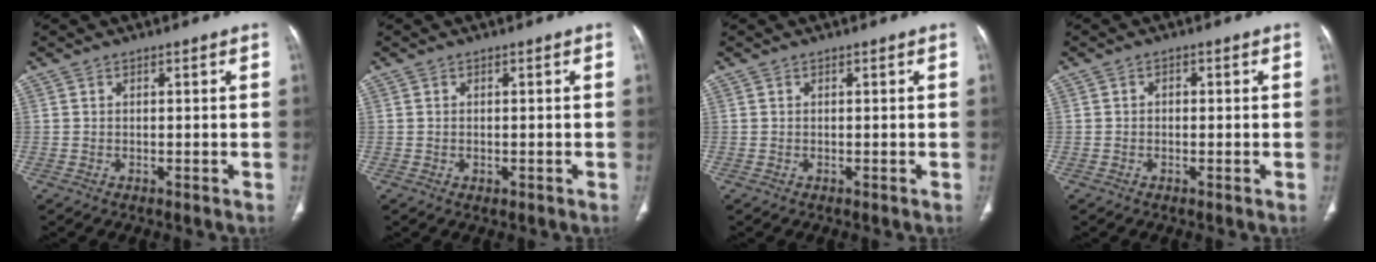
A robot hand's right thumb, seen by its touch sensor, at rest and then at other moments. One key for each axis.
{"total": 0.8, "fx": -0.2, "fy": 0.6, "fz": 0.6, "tx": -0.013, "ty": -0.001, "tz": 0.001}
{"total": 0.0}
{"total": 1.0, "fx": 0.0, "fy": 0.8, "fz": 0.6, "tx": -0.006, "ty": 0.005, "tz": -0.004}